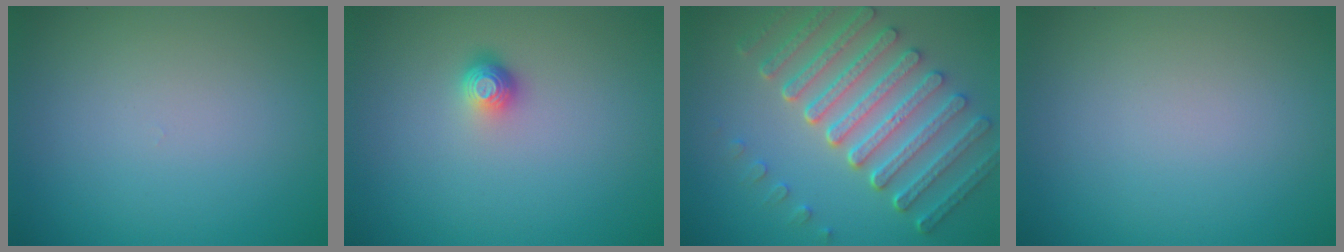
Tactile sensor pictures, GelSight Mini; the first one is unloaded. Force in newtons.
{"total": 1.6, "press": 1.2, "slide": 1.1}
{"total": 7.5, "press": 5.6, "slide": 4.9}
{"total": 0.0}